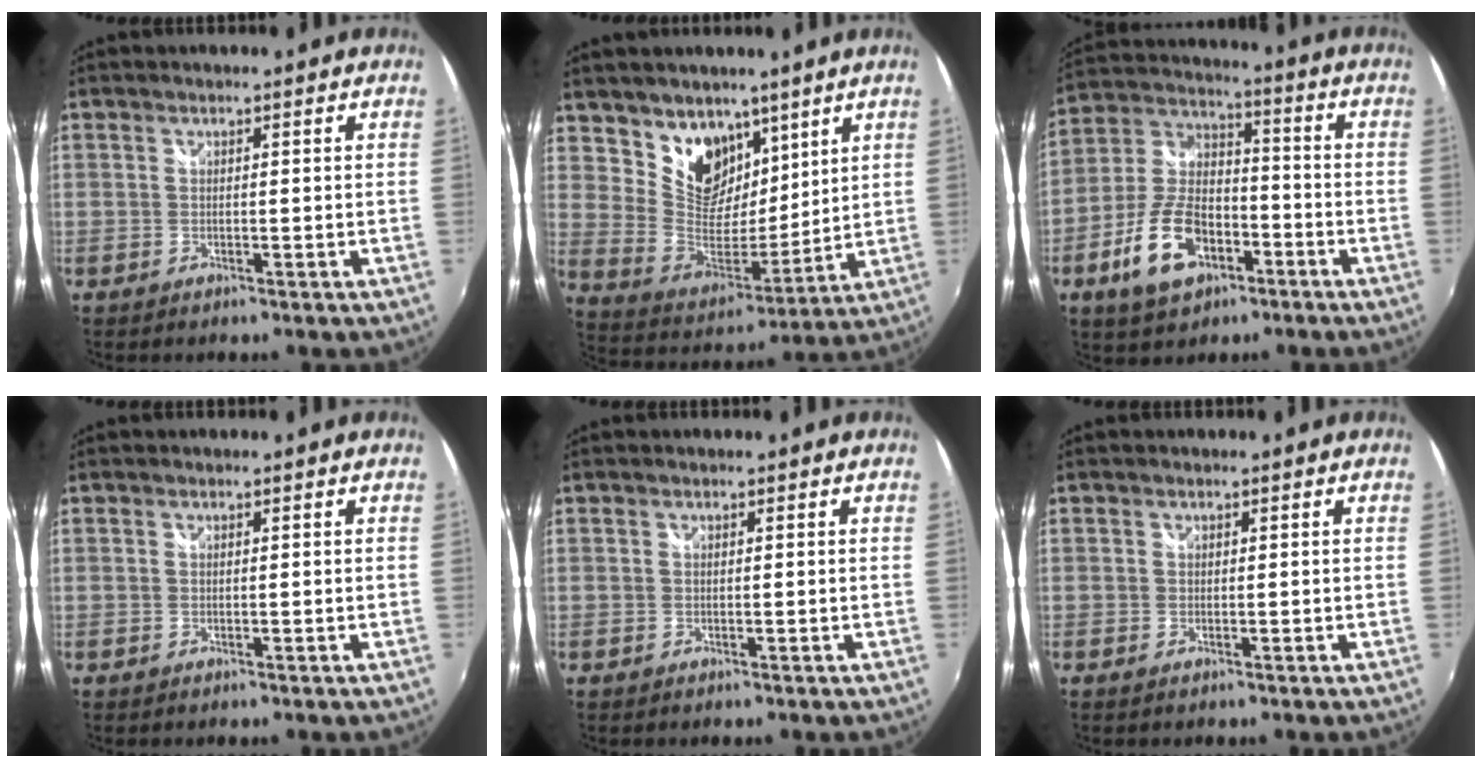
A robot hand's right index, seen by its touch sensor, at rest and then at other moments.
{"total": 13.5, "force": [8.6, 9.1, 5.1], "torque": [-0.100, -0.008, 0.168]}
{"total": 14.0, "force": [-6.5, 8.0, 9.5], "torque": [-0.199, 0.014, -0.111]}
{"total": 0.0}
{"total": 0.0}
{"total": 0.0}